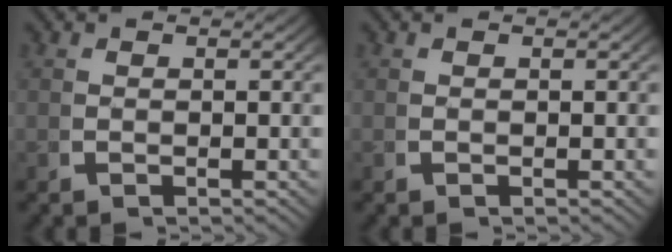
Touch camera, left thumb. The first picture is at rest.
{"total": 0.0}